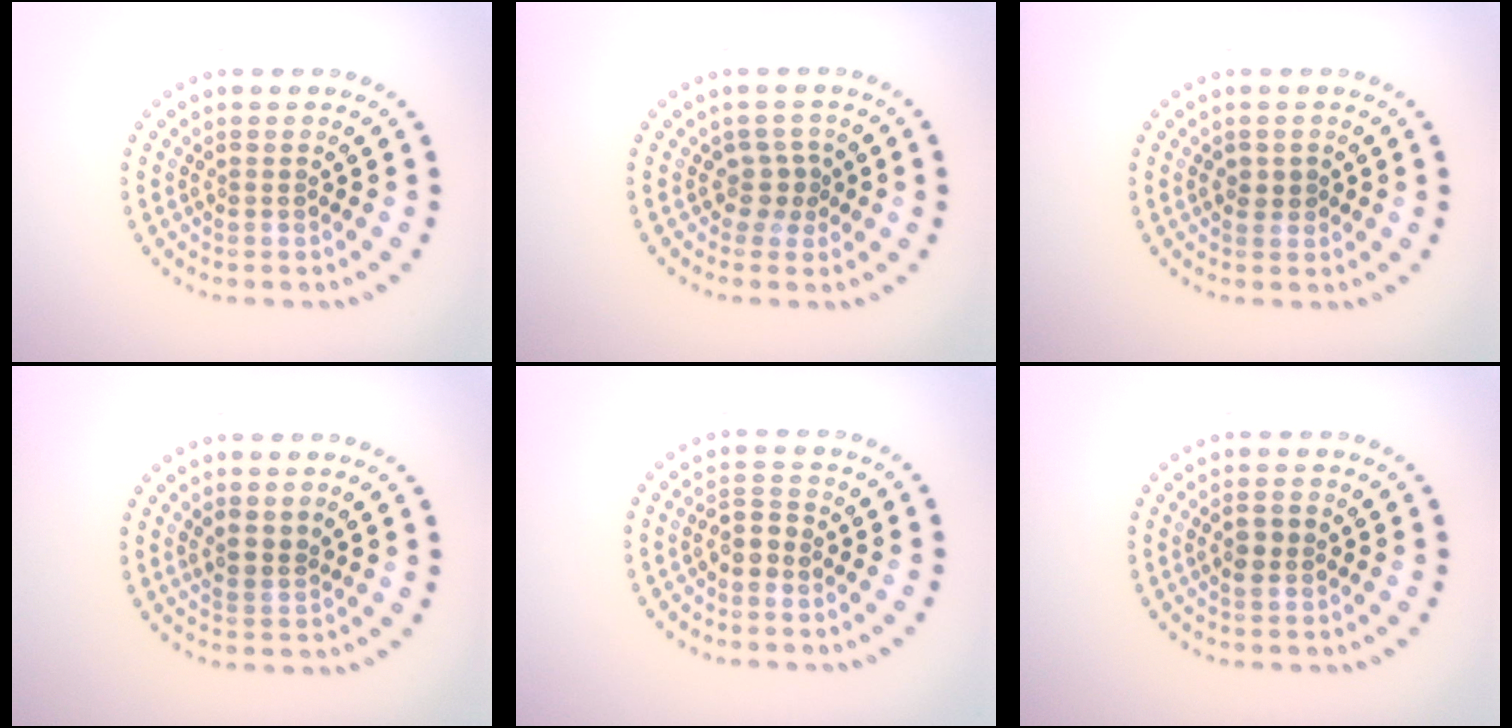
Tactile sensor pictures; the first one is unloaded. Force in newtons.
{"total": 1.7, "press": 1.1, "slide": 1.3}
{"total": 1.3, "press": 1.2, "slide": 0.5}
{"total": 1.3, "press": 1.1, "slide": 0.7}
{"total": 2.1, "press": 1.6, "slide": 1.3}
{"total": 1.7, "press": 1.7, "slide": 0.4}